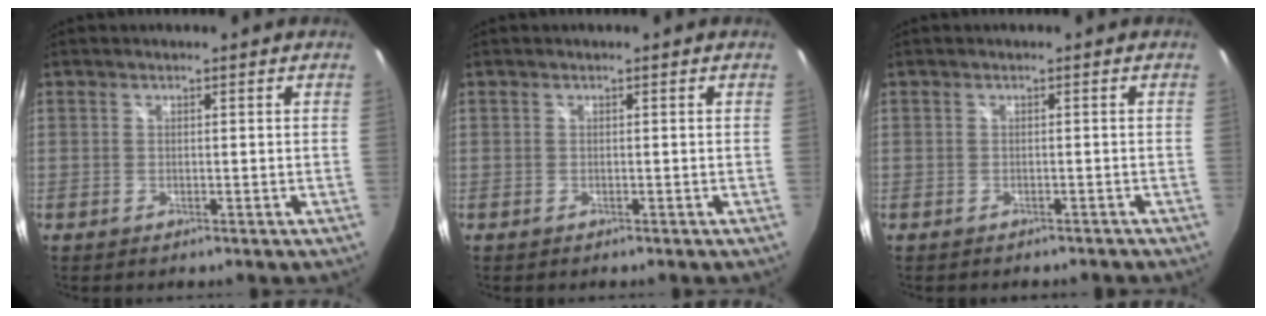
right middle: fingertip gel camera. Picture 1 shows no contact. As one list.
[{"total": 0.0}, {"total": 2.3, "force": [-2.0, 0.8, 0.8], "torque": [-0.014, -0.010, -0.023]}]